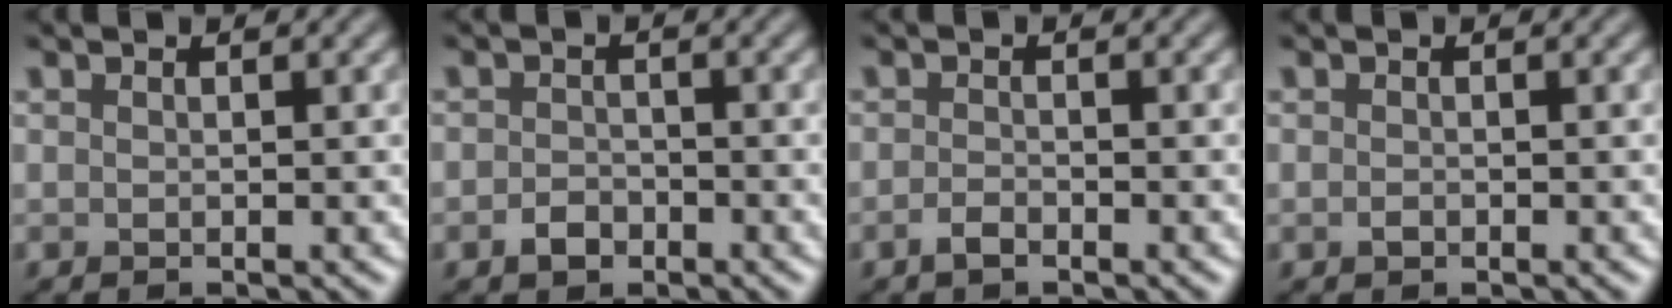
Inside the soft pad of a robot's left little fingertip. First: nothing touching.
{"total": 1.8, "force": [-1.1, 1.3, 0.7], "torque": [-0.007, 0.001, -0.029]}
{"total": 1.2, "force": [-1.0, 0.4, 0.6], "torque": [-0.014, 0.001, -0.022]}
{"total": 0.7, "force": [-0.3, 0.5, 0.4], "torque": [-0.007, -0.001, -0.009]}